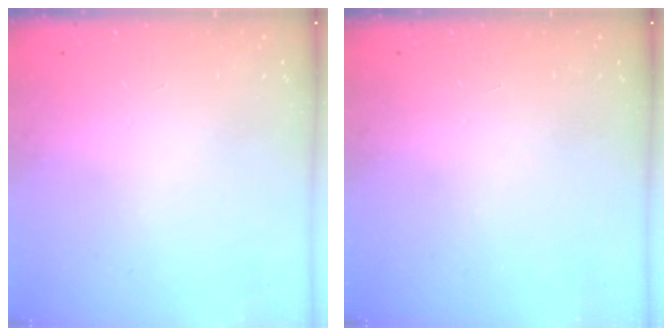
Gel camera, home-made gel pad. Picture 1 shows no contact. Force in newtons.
{"total": 0.0}